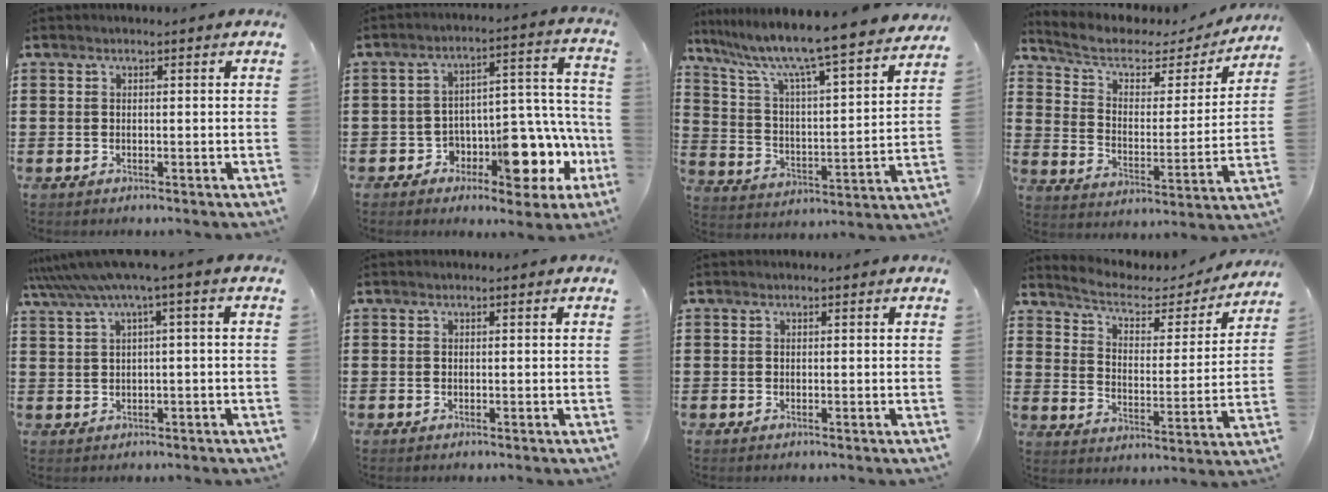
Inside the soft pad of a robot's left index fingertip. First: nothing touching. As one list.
[{"total": 10.5, "force": [-5.2, 5.6, 7.2], "torque": [-0.099, 0.007, -0.087]}, {"total": 8.4, "force": [7.3, -0.5, 4.1], "torque": [-0.112, -0.066, 0.114]}, {"total": 5.6, "force": [3.8, 2.9, 2.8], "torque": [-0.078, -0.020, 0.062]}, {"total": 5.1, "force": [1.6, -0.2, 4.8], "torque": [-0.094, -0.012, 0.027]}, {"total": 0.0}, {"total": 0.0}, {"total": 4.1, "force": [3.2, 1.7, 1.9], "torque": [-0.058, -0.021, 0.046]}]